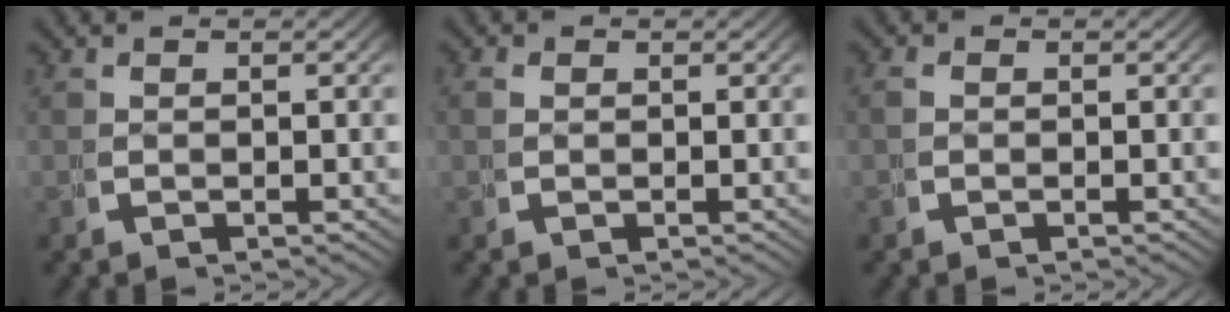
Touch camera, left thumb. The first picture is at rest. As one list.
[{"total": 0.8, "force": [0.1, 0.8, 0.1], "torque": [-0.006, -0.006, 0.003]}, {"total": 0.7, "force": [-0.3, 0.6, 0.0], "torque": [0.002, -0.002, -0.008]}]